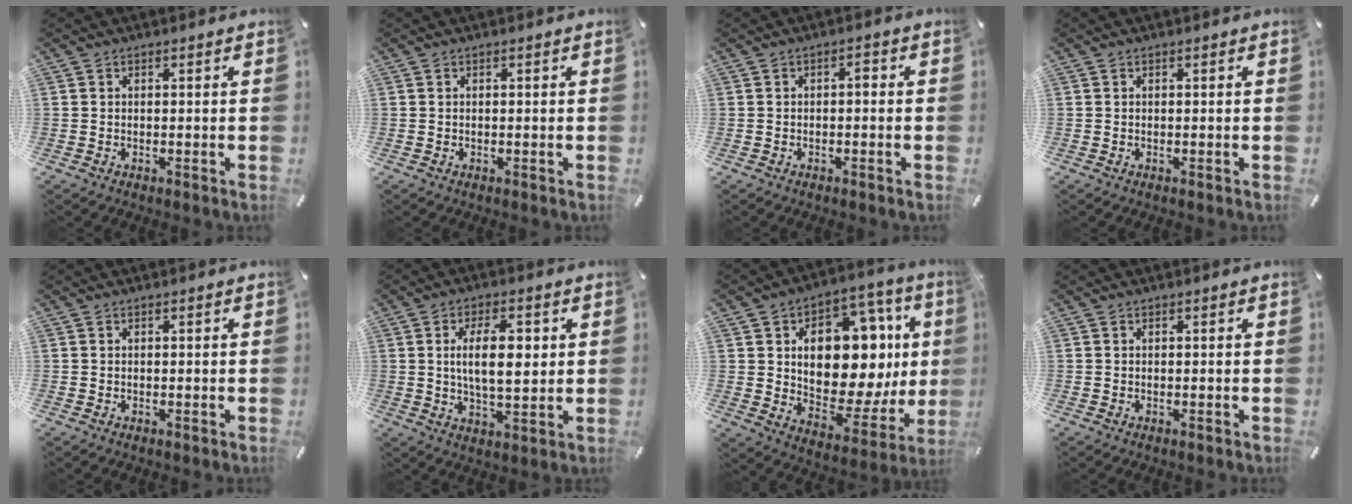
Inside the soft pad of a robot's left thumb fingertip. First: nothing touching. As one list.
[{"total": 0.0}, {"total": 1.8, "force": [-0.5, 0.9, 1.5], "torque": [-0.032, 0.009, -0.013]}, {"total": 0.0}, {"total": 0.0}, {"total": 10.9, "force": [2.0, 5.2, 9.4], "torque": [-0.163, -0.004, 0.026]}, {"total": 21.7, "force": [5.0, 13.4, 16.3], "torque": [-0.234, -0.043, 0.085]}, {"total": 0.0}]